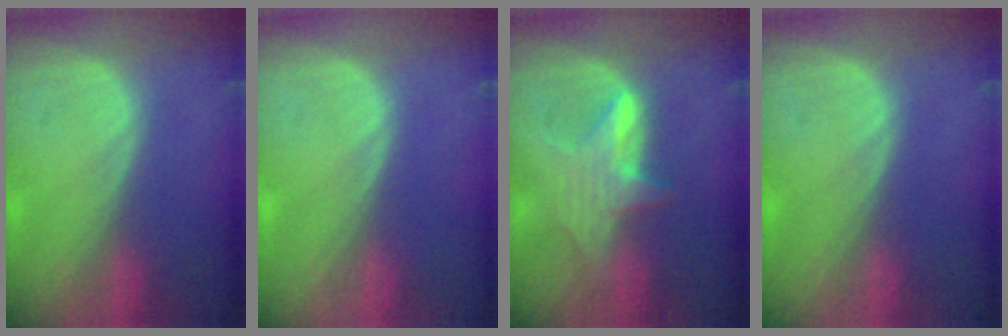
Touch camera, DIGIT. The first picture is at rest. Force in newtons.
{"total": 0.0}
{"total": 5.8, "press": 5.8, "slide": 0.9}
{"total": 0.0}